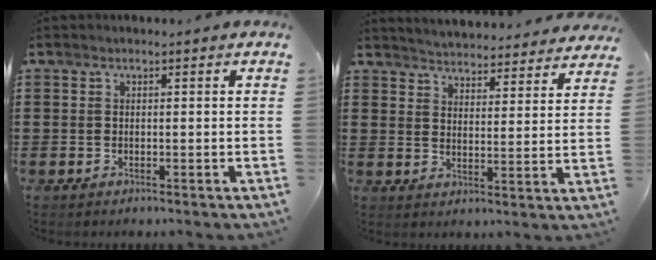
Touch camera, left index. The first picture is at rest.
{"total": 4.4, "force": [4.3, -0.3, -0.2], "torque": [-0.018, -0.036, 0.074]}